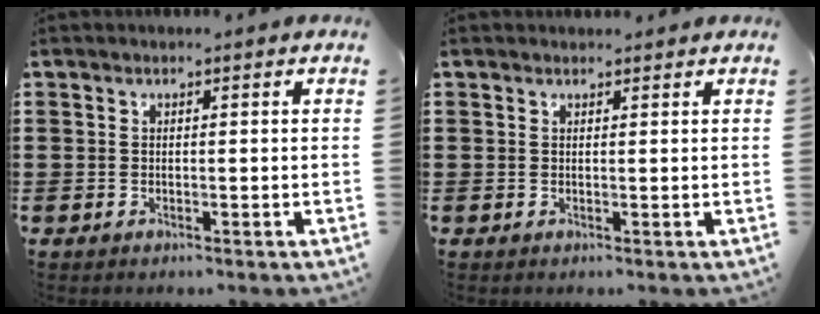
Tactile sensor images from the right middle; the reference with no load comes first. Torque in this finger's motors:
{"motor_torque": [-0.14, 0.05, -0.03, -0.01]}